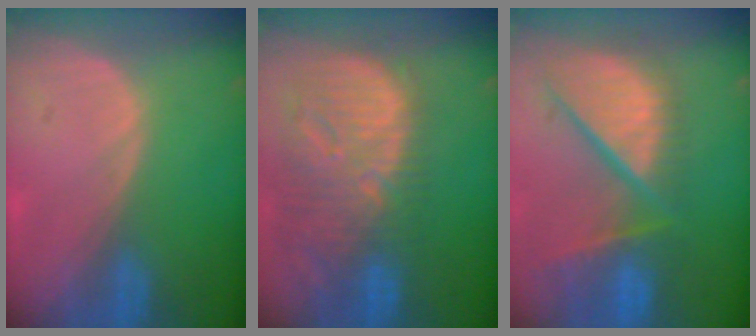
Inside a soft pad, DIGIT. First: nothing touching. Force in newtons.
{"total": 13.2, "press": 11.5, "slide": 6.5}
{"total": 12.6, "press": 10.3, "slide": 7.2}